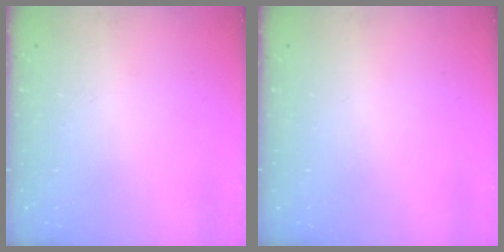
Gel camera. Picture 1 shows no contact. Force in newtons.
{"total": 0.0}